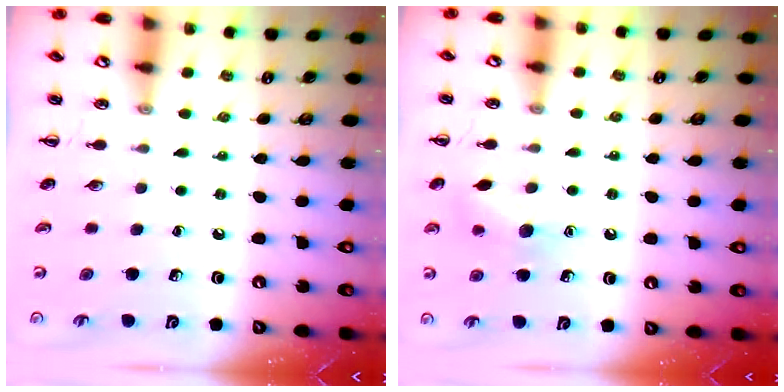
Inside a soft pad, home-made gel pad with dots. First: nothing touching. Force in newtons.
{"total": 8.6, "press": 8.5, "slide": 1.4}